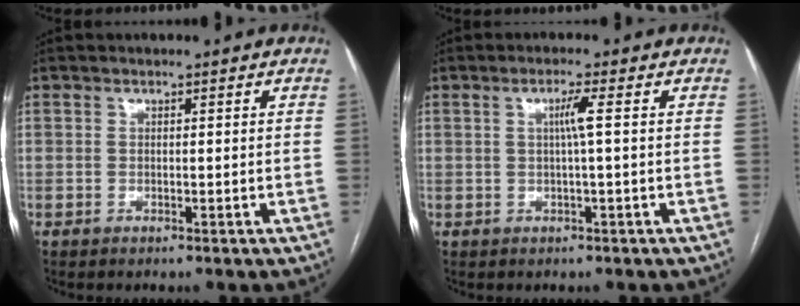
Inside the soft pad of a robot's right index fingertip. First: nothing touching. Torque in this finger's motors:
{"motor_torque": [0.15, 0.14, 0.05, 0.05]}